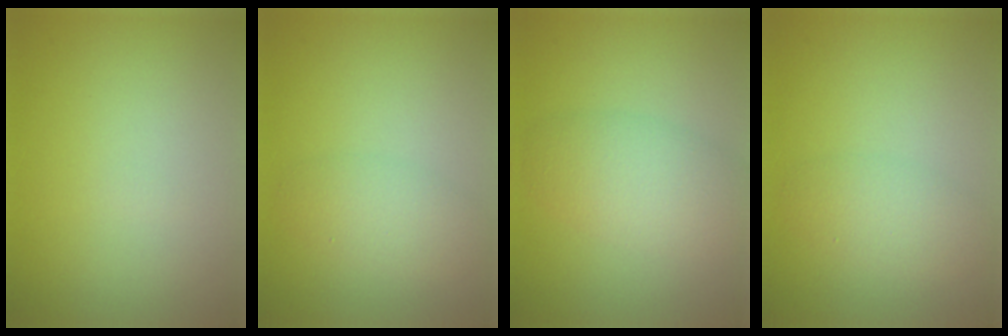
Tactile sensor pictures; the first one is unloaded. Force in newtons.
{"total": 2.5, "press": 2.5, "slide": 0.1}
{"total": 4.4, "press": 4.4, "slide": 0.3}
{"total": 2.5, "press": 2.5, "slide": 0.1}